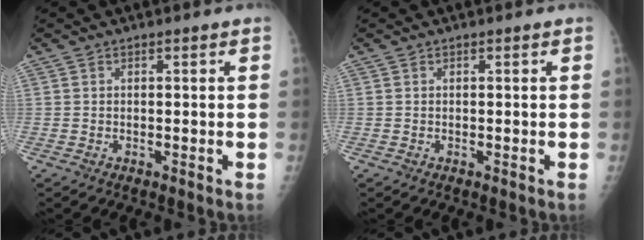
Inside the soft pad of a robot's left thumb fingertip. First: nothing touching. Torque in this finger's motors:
{"motor_torque": [0.02, 0.02, 0.00, -0.03, 0.00]}